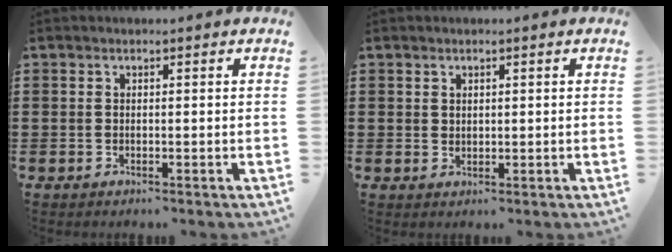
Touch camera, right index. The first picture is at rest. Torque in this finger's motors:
{"motor_torque": [-0.18, 0.37, -0.06, -0.01]}